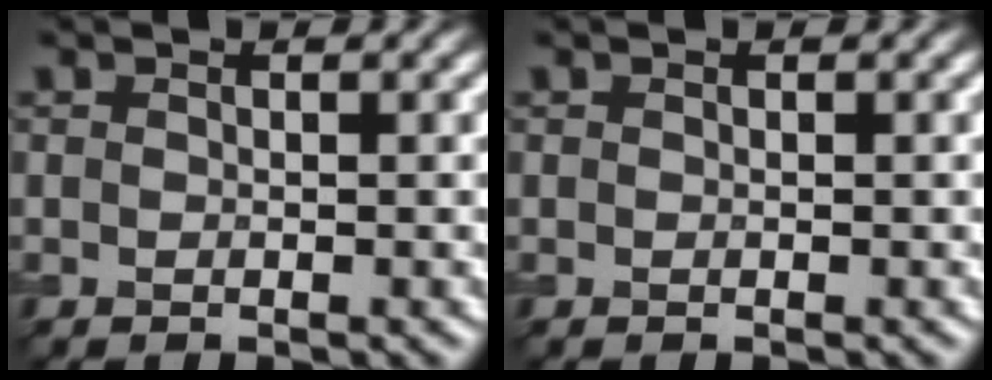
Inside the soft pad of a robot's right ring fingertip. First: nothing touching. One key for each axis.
{"total": 0.0}